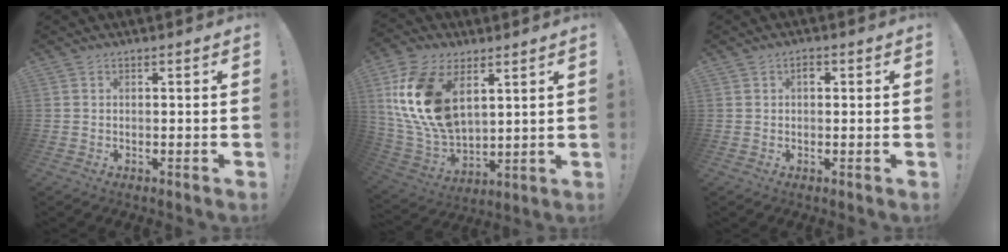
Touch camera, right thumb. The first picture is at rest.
{"total": 19.9, "force": [7.3, 12.5, 13.6], "torque": [-0.290, -0.037, 0.137]}
{"total": 1.5, "force": [0.4, 1.2, 0.9], "torque": [-0.007, 0.003, 0.003]}